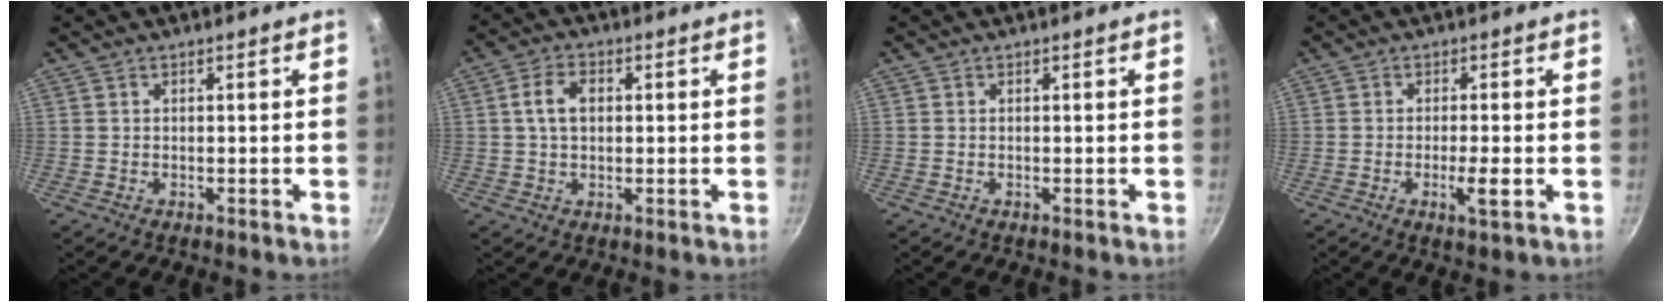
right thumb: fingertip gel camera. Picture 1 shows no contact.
{"total": 5.6, "force": [0.7, 3.8, 4.1], "torque": [-0.064, 0.009, 0.010]}
{"total": 0.0}
{"total": 4.0, "force": [-1.1, 0.5, 3.8], "torque": [-0.068, 0.001, -0.020]}